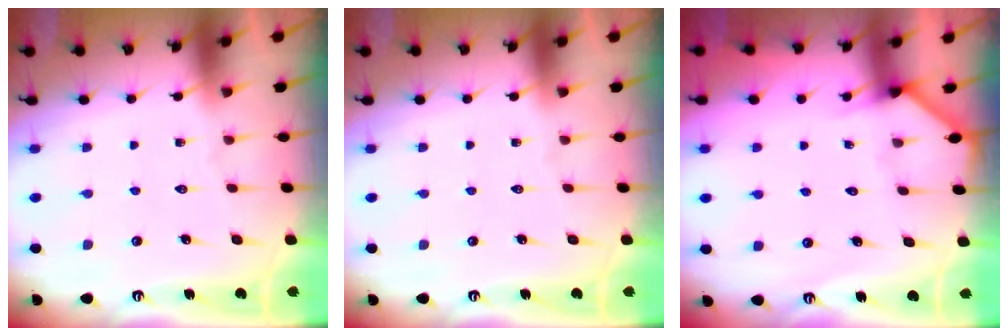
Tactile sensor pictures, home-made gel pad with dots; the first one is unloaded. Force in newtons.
{"total": 0.0}
{"total": 2.3, "press": 2.3, "slide": 0.1}